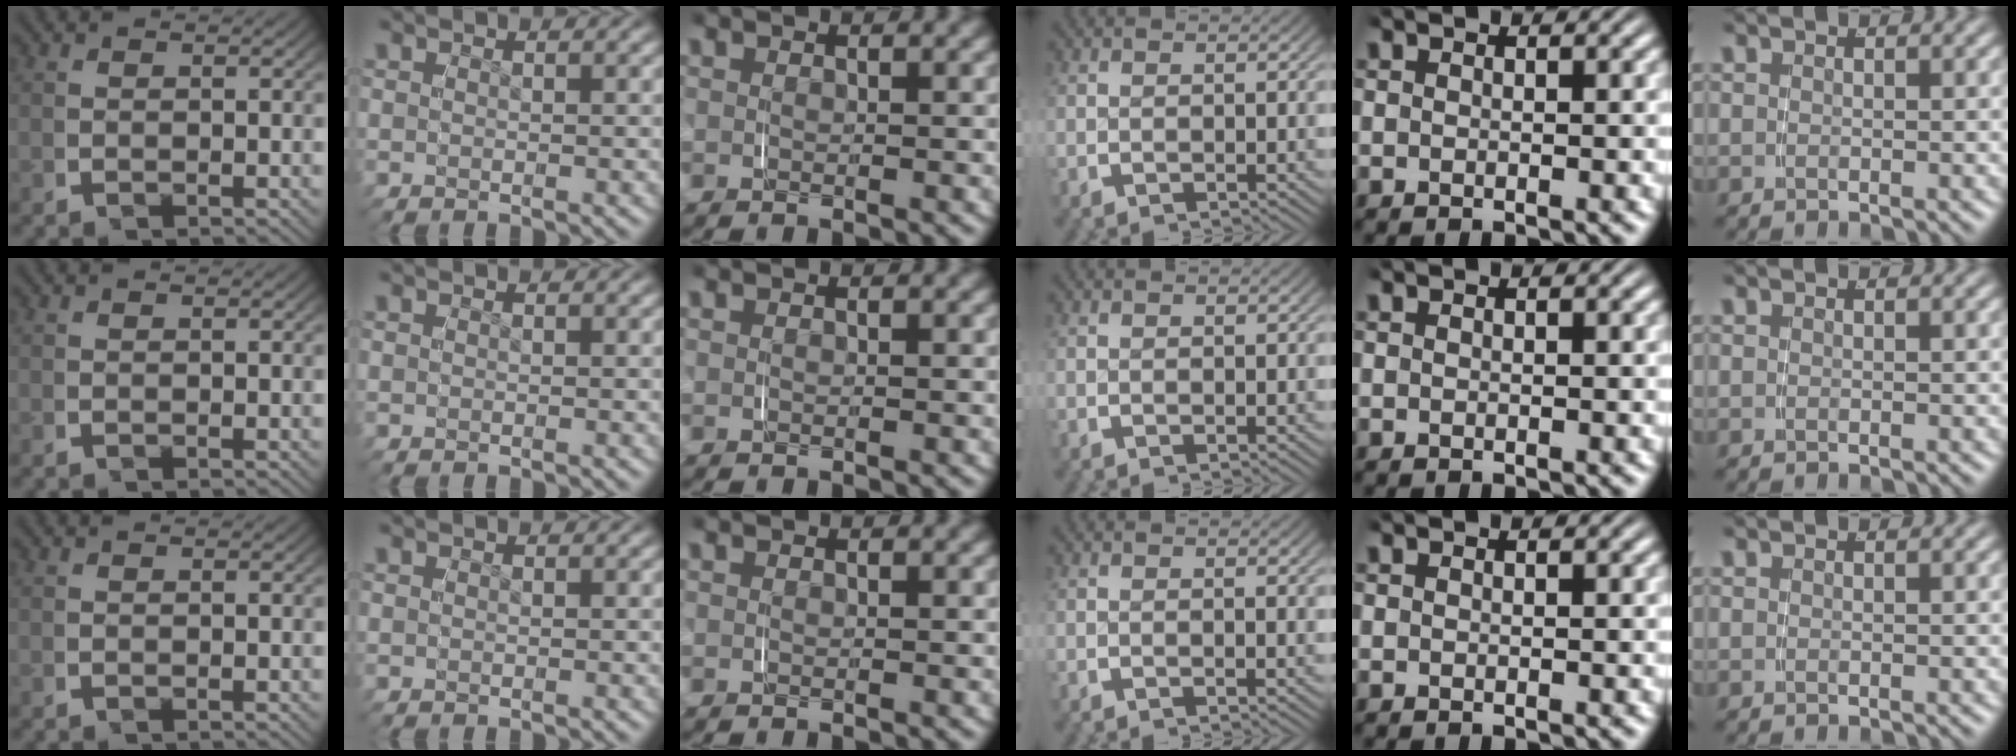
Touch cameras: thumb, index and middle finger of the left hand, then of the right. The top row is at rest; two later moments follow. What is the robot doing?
{"motion": "grasp_and_lifting", "object": "jewelry box"}